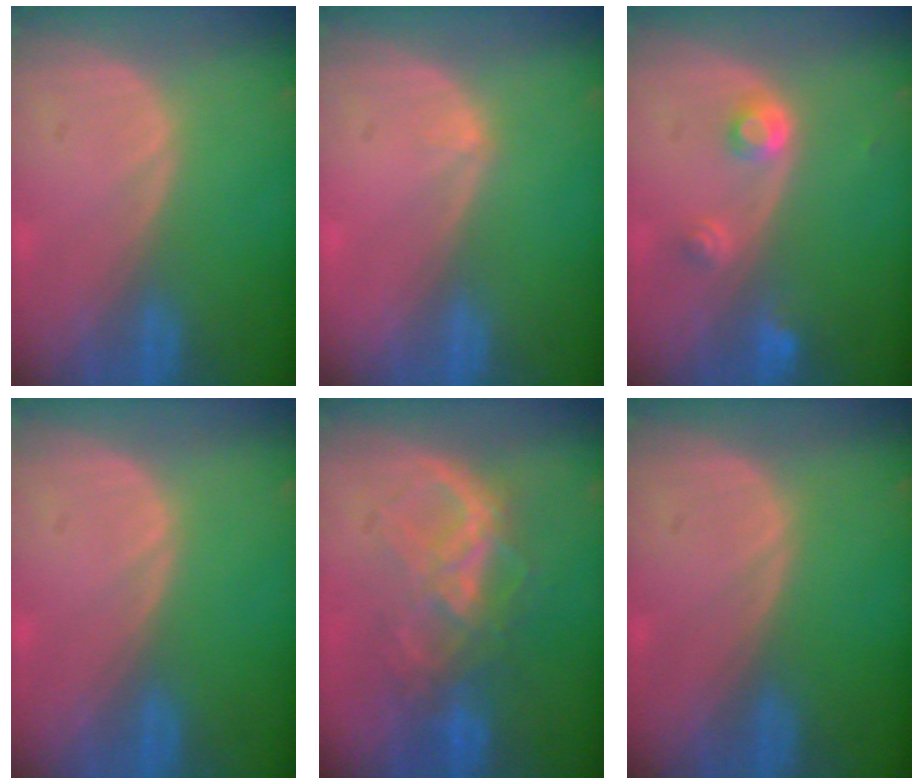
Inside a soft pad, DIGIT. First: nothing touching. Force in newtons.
{"total": 0.6, "press": 0.4, "slide": 0.5}
{"total": 2.9, "press": 2.9, "slide": 0.5}
{"total": 0.0}
{"total": 7.1, "press": 7.1, "slide": 1.0}
{"total": 0.0}